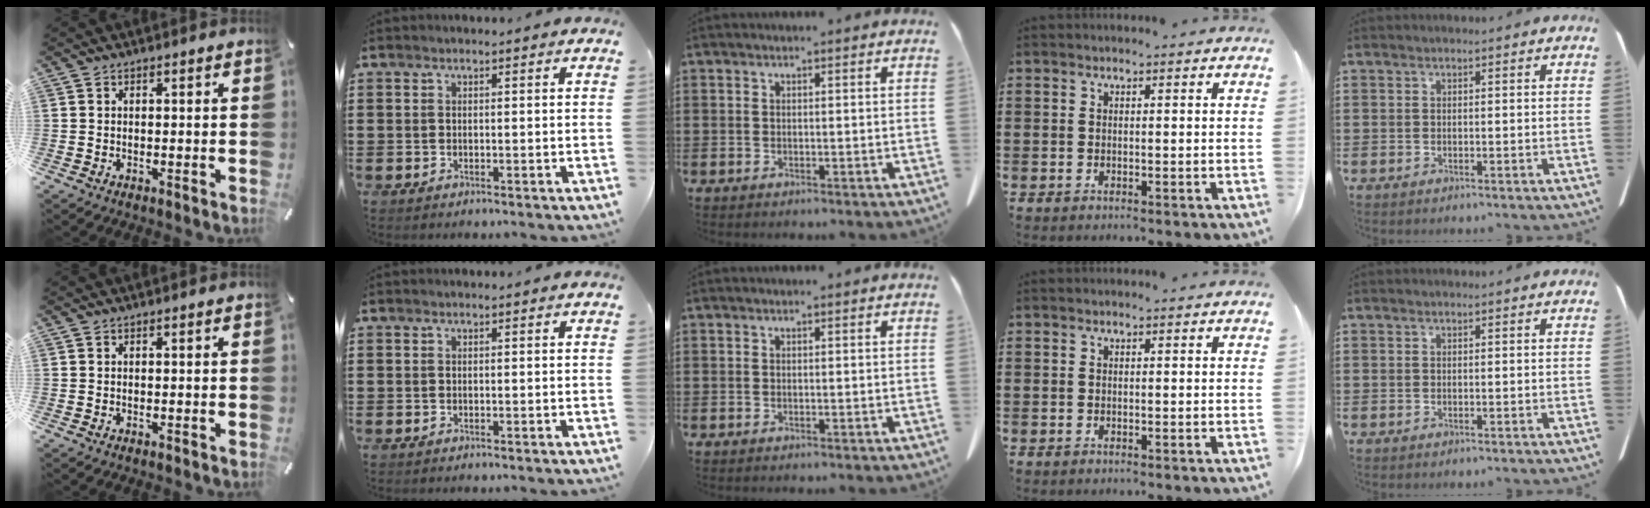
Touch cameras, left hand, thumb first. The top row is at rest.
{}